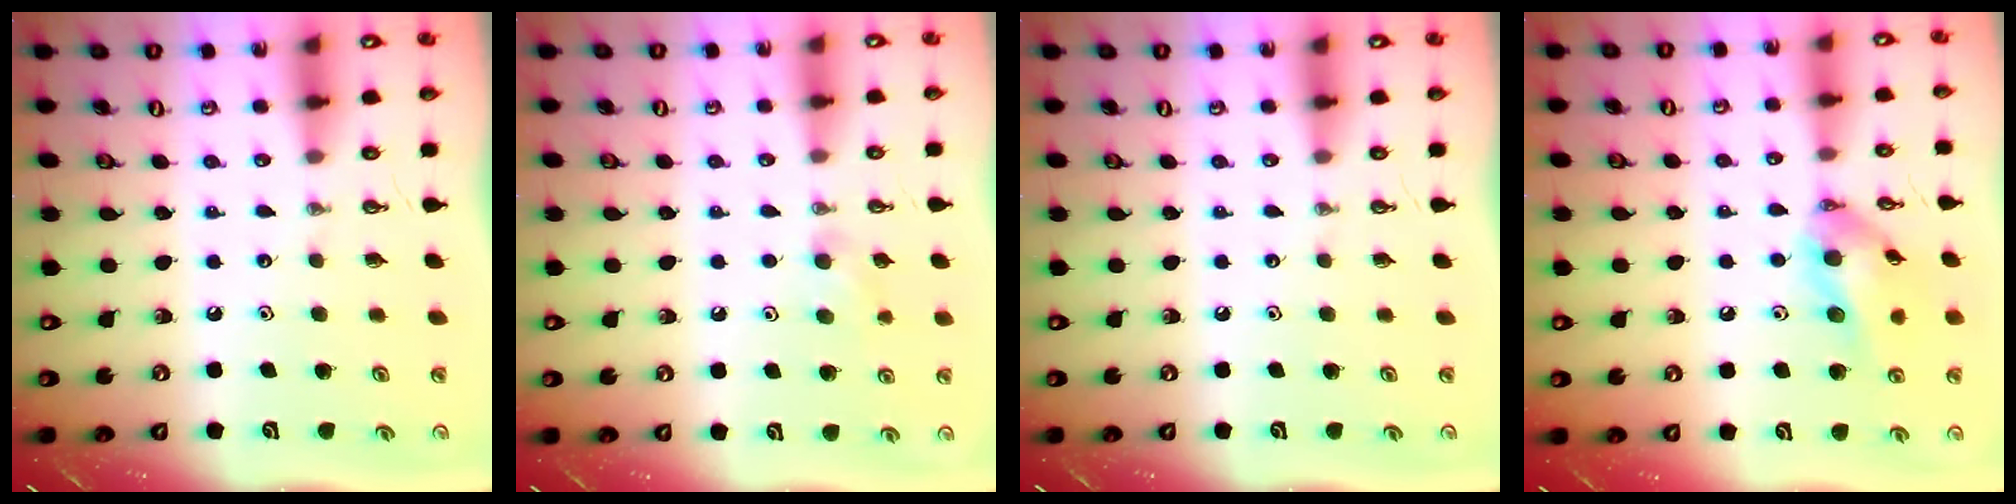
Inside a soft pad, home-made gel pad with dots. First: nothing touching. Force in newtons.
{"total": 7.3, "press": 6.4, "slide": 3.7}
{"total": 0.0}
{"total": 13.4, "press": 13.1, "slide": 2.6}